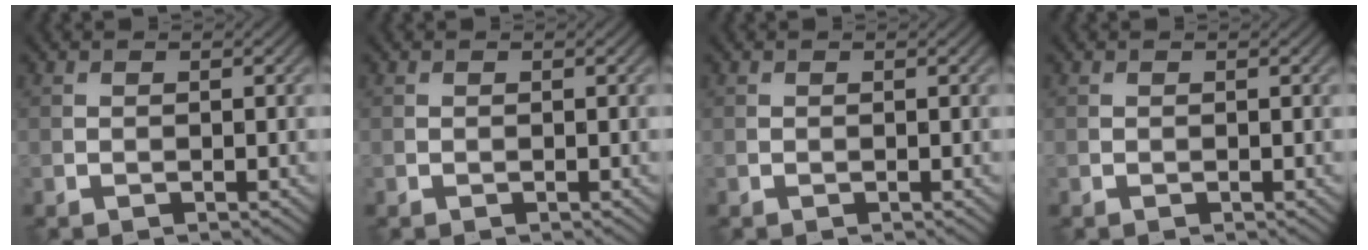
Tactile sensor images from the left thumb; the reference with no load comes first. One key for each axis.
{"total": 0.0}
{"total": 0.0}
{"total": 0.0}